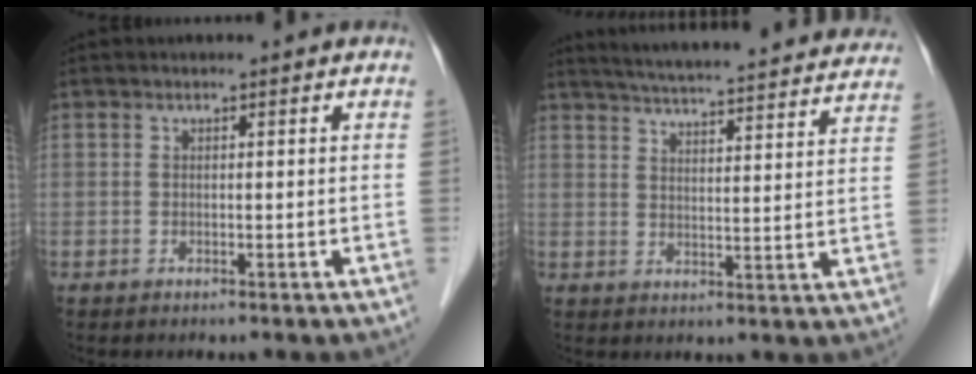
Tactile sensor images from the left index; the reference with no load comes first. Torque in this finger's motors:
{"motor_torque": [-0.59, -0.60, 0.14, 0.08]}